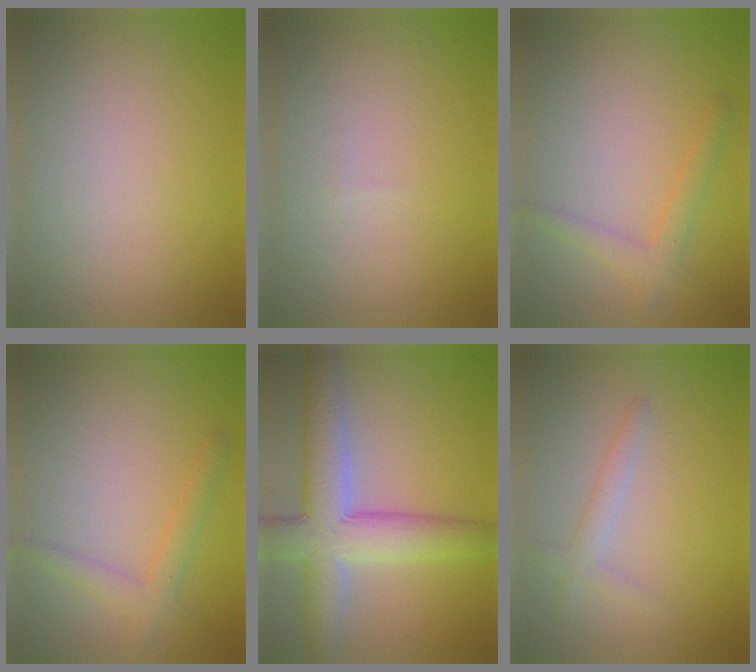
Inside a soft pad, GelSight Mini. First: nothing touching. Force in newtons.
{"total": 0.0}
{"total": 2.4, "press": 2.4, "slide": 0.1}
{"total": 2.4, "press": 2.4, "slide": 0.1}
{"total": 8.0, "press": 8.0, "slide": 0.4}
{"total": 1.7, "press": 1.7, "slide": 0.1}